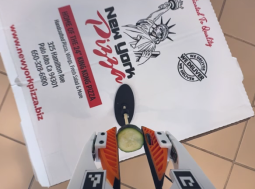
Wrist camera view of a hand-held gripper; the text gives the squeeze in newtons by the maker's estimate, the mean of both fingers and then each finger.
{"total": 7.2, "left": 7.2, "right": 7.2}